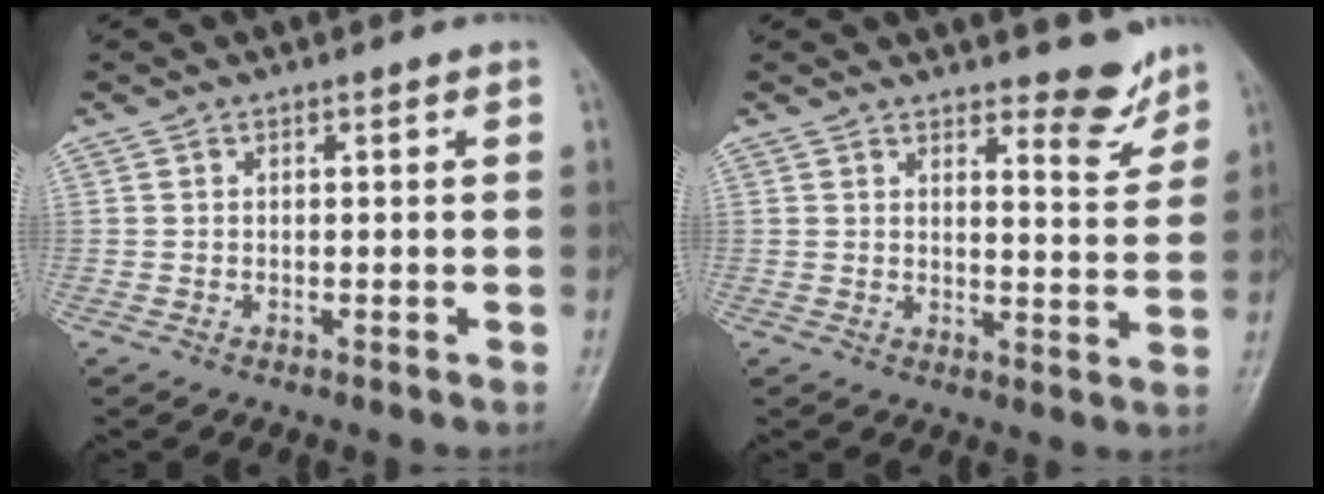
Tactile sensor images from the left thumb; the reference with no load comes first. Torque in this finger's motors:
{"motor_torque": [0.14, 0.01, -0.02, -0.15, -0.06]}